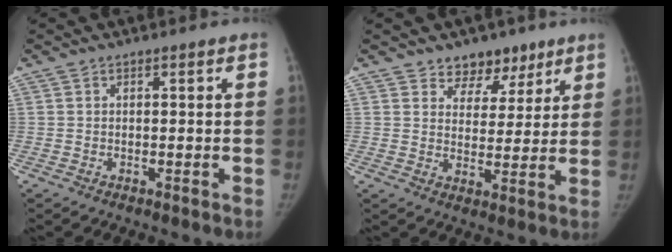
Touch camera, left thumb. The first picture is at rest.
{"total": 7.2, "force": [5.2, 4.8, 1.7], "torque": [0.022, -0.029, 0.081]}